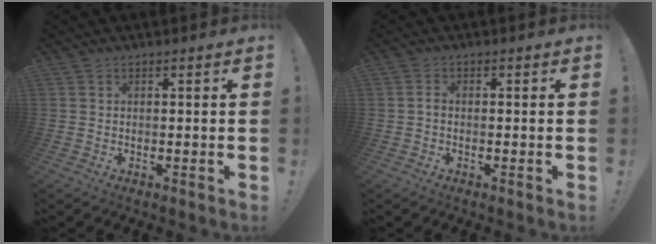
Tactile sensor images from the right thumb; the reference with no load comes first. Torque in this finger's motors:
{"motor_torque": [0.12, -0.01, -0.15, -0.06, 0.00]}